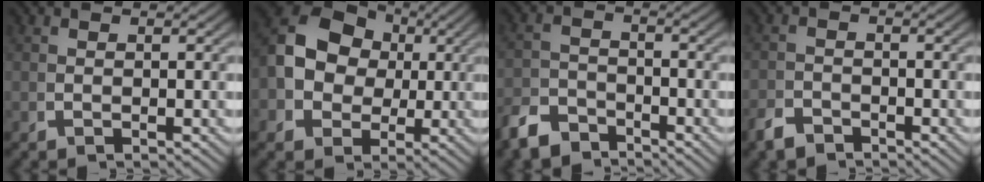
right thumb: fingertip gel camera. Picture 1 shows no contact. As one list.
[{"total": 10.1, "force": [1.4, 8.3, 5.5], "torque": [-0.154, -0.031, 0.038]}, {"total": 4.2, "force": [-3.8, 1.5, 0.6], "torque": [0.004, -0.011, -0.068]}, {"total": 2.2, "force": [-2.1, 0.6, 0.1], "torque": [0.005, -0.006, -0.037]}]